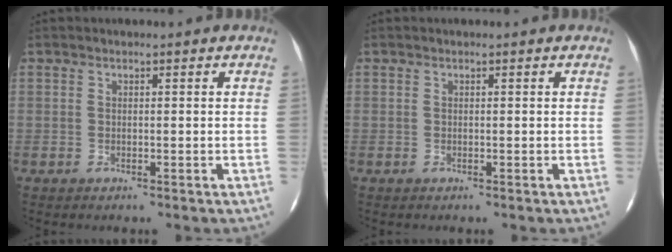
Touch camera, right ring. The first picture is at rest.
{"total": 0.0}